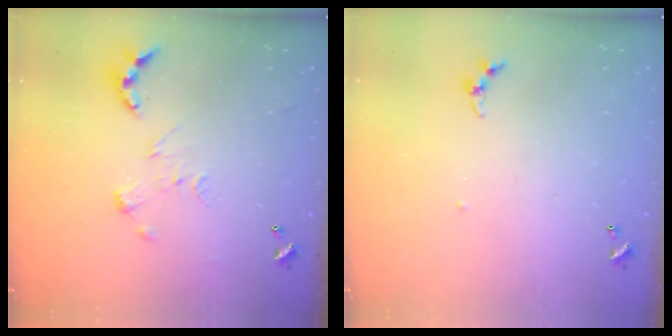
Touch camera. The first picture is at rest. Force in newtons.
{"total": 3.8, "press": 3.8, "slide": 0.3}